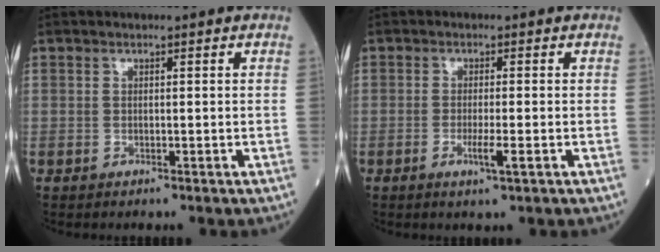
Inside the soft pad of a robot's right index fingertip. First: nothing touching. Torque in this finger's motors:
{"motor_torque": [0.48, -0.31, 0.24, 0.07]}